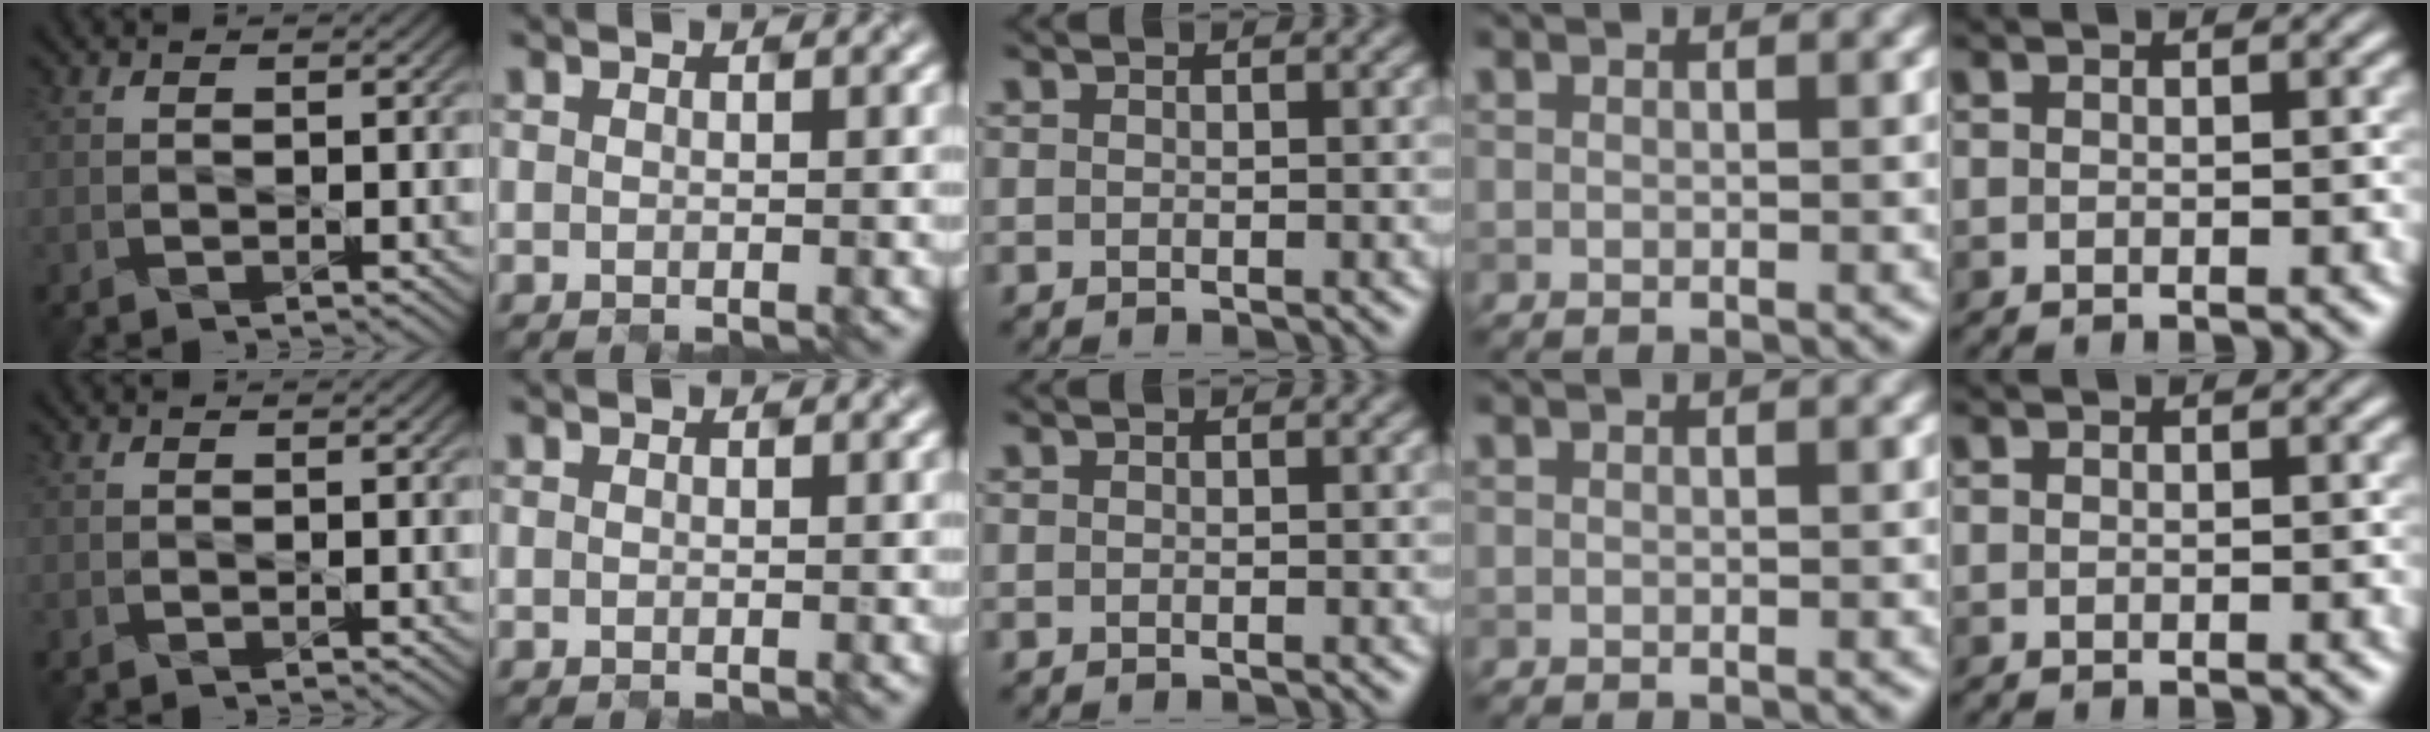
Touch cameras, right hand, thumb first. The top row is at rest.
{}